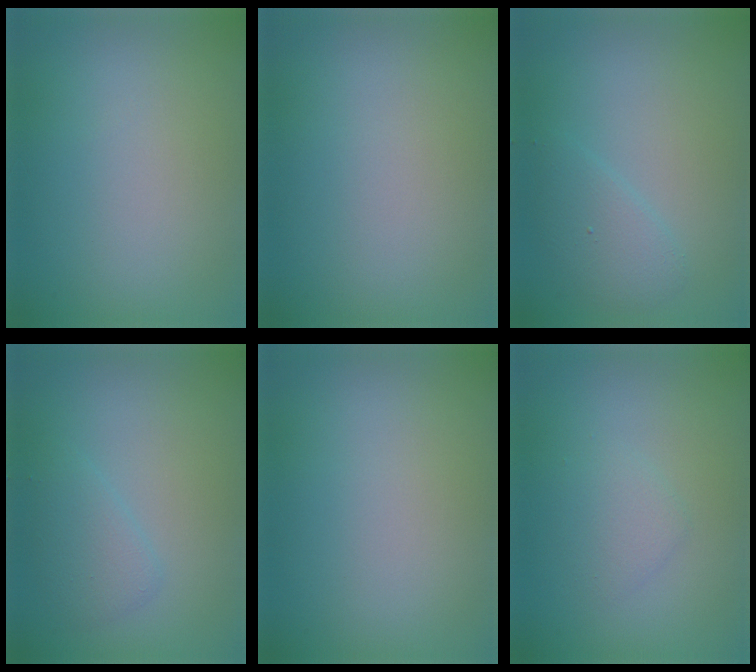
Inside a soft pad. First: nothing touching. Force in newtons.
{"total": 0.0}
{"total": 2.0, "press": 2.0, "slide": 0.2}
{"total": 1.9, "press": 1.9, "slide": 0.1}
{"total": 0.0}
{"total": 1.5, "press": 1.5, "slide": 0.0}